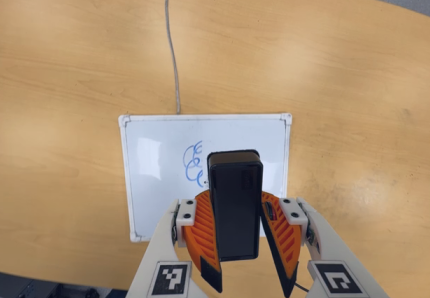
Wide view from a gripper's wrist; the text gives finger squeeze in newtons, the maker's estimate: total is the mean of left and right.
{"total": 7.5, "left": 8.6, "right": 6.4}